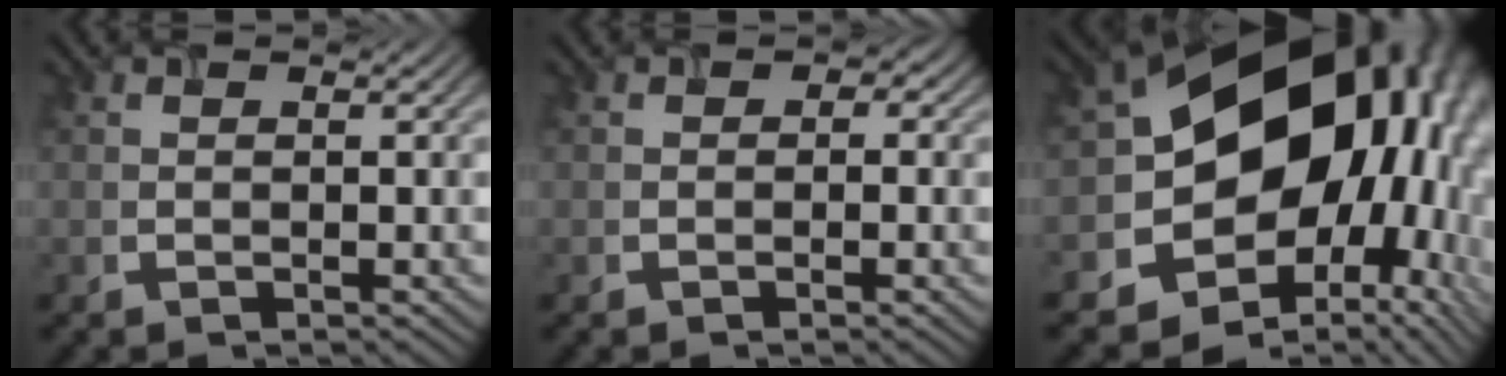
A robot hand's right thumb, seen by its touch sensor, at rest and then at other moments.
{"total": 0.9, "force": [-0.1, 0.8, 0.3], "torque": [-0.001, -0.007, -0.005]}
{"total": 20.7, "force": [0.4, 16.0, 13.1], "torque": [-0.200, -0.068, 0.059]}